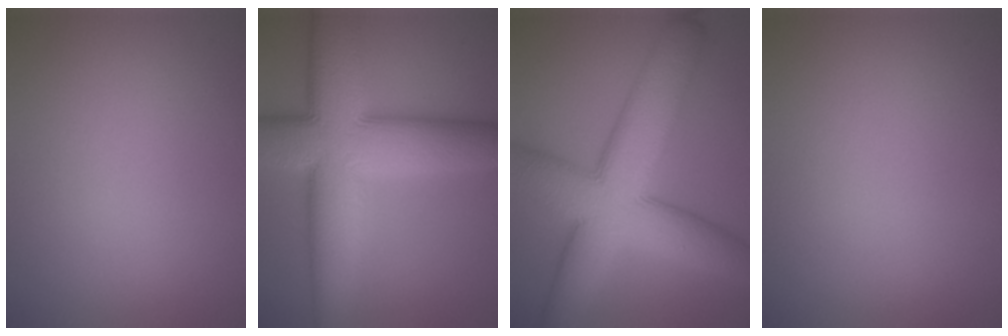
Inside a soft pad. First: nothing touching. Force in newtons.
{"total": 13.7, "press": 13.7, "slide": 0.6}
{"total": 11.8, "press": 11.8, "slide": 0.6}
{"total": 0.0}